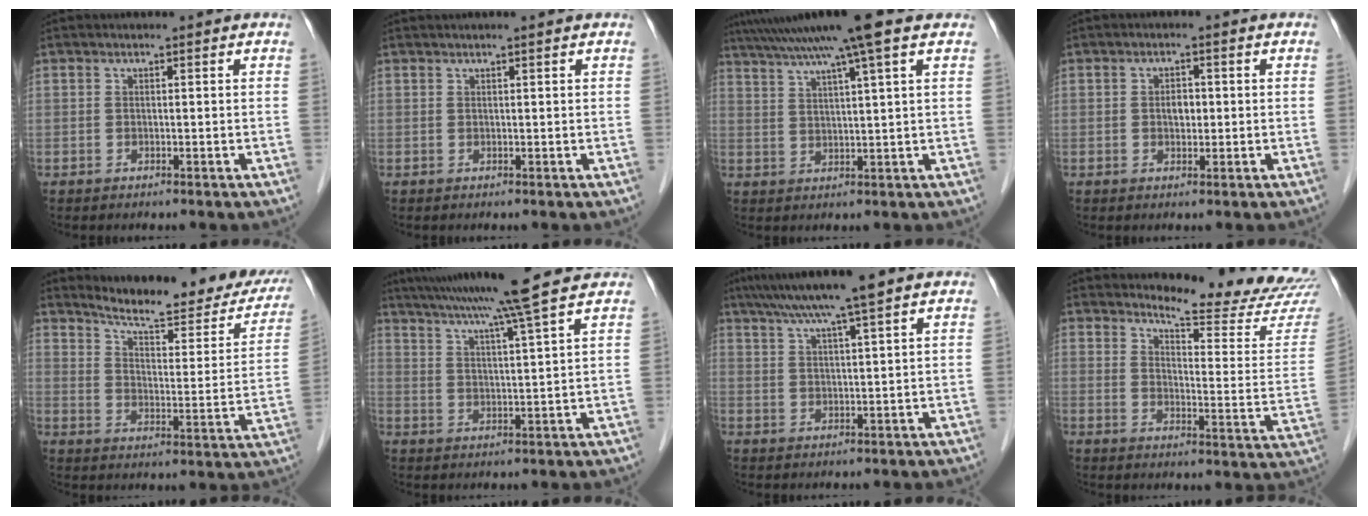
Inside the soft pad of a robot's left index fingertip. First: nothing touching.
{"total": 0.9, "force": [0.6, -0.3, 0.6], "torque": [-0.017, 0.003, 0.019]}
{"total": 12.3, "force": [9.2, -1.2, 8.0], "torque": [-0.138, 0.024, 0.133]}
{"total": 2.1, "force": [0.0, 1.4, 1.6], "torque": [-0.027, 0.002, 0.000]}
{"total": 21.0, "force": [18.7, 4.0, 8.8], "torque": [-0.110, -0.054, 0.233]}
{"total": 14.6, "force": [12.3, -2.0, 7.7], "torque": [-0.131, -0.002, 0.175]}
{"total": 8.7, "force": [6.6, -1.0, 5.6], "torque": [-0.093, 0.019, 0.105]}
{"total": 16.9, "force": [16.4, 0.1, 4.3], "torque": [-0.057, -0.124, 0.189]}